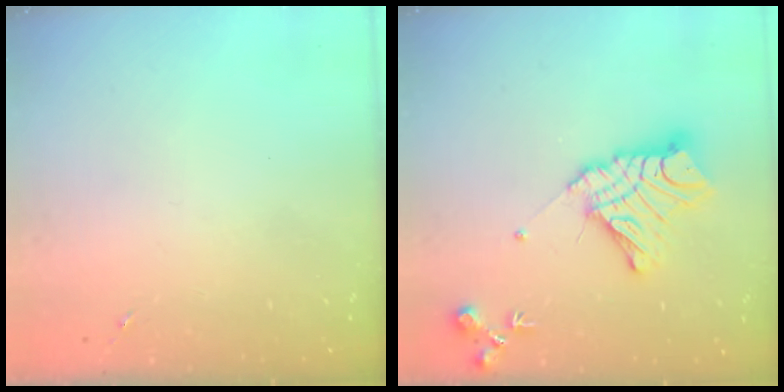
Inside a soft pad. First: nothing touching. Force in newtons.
{"total": 15.8, "press": 15.7, "slide": 1.4}